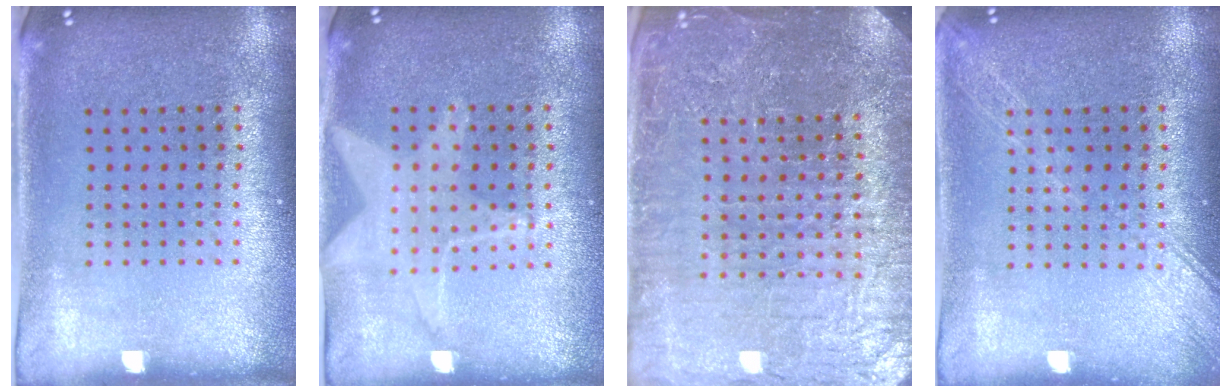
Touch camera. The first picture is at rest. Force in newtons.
{"total": 1.3, "press": 1.3, "slide": 0.4}
{"total": 5.1, "press": 4.7, "slide": 2.0}
{"total": 2.7, "press": 2.6, "slide": 0.4}